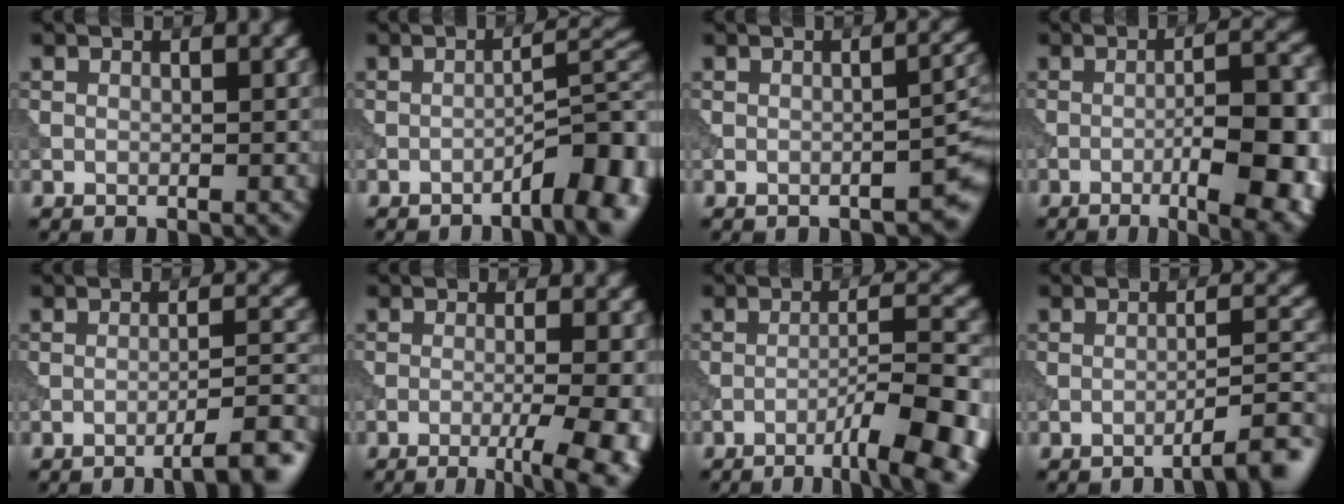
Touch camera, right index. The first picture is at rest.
{"total": 6.5, "force": [-3.6, 1.3, 5.2], "torque": [-0.068, 0.018, -0.050]}
{"total": 2.7, "force": [-1.7, 0.7, 2.0], "torque": [-0.022, 0.007, -0.025]}
{"total": 10.9, "force": [-3.6, 3.2, 9.8], "torque": [-0.116, 0.004, -0.043]}
{"total": 5.7, "force": [-3.6, 1.0, 4.2], "torque": [-0.048, 0.013, -0.057]}
{"total": 7.4, "force": [-2.7, 2.3, 6.5], "torque": [-0.073, 0.001, -0.035]}
{"total": 9.7, "force": [-5.1, 2.0, 8.0], "torque": [-0.103, 0.013, -0.064]}
{"total": 4.8, "force": [-3.4, 0.8, 3.4], "torque": [-0.034, 0.016, -0.053]}